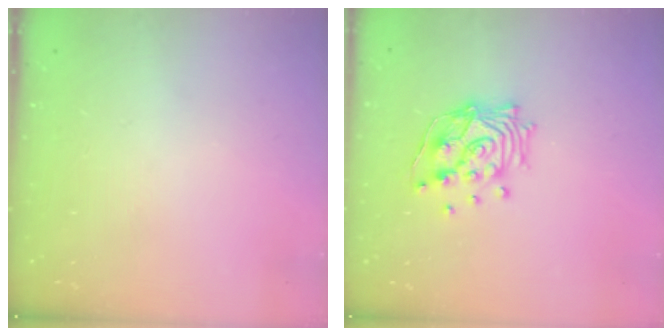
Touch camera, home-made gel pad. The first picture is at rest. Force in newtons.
{"total": 14.4, "press": 14.3, "slide": 1.7}